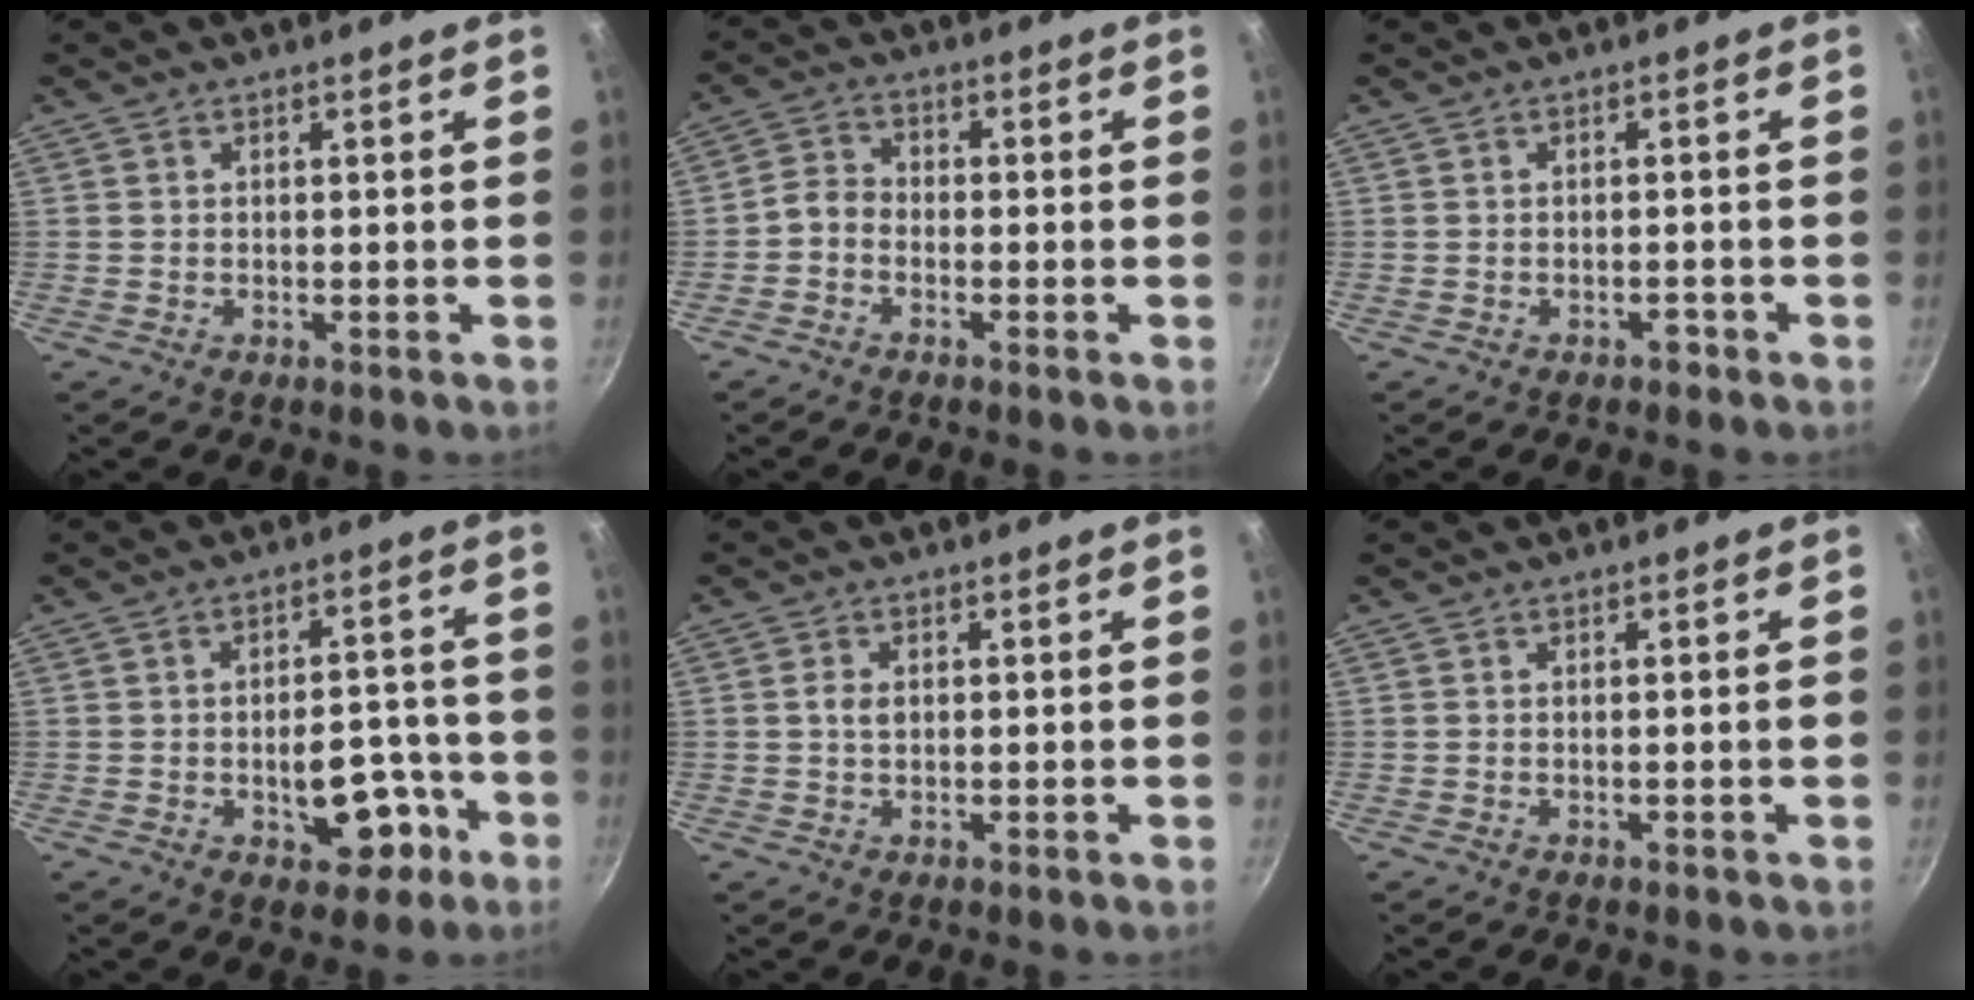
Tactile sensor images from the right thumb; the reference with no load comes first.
{"total": 3.3, "force": [-1.8, 2.3, 1.5], "torque": [-0.028, 0.030, -0.047]}
{"total": 1.2, "force": [-0.9, 0.7, 0.4], "torque": [0.003, 0.017, -0.005]}
{"total": 10.1, "force": [-3.8, 5.9, 7.3], "torque": [-0.059, 0.032, -0.042]}
{"total": 2.3, "force": [0.2, 1.6, 1.6], "torque": [-0.023, 0.003, 0.002]}
{"total": 0.8, "force": [-0.1, 0.0, 0.7], "torque": [-0.011, 0.002, -0.001]}